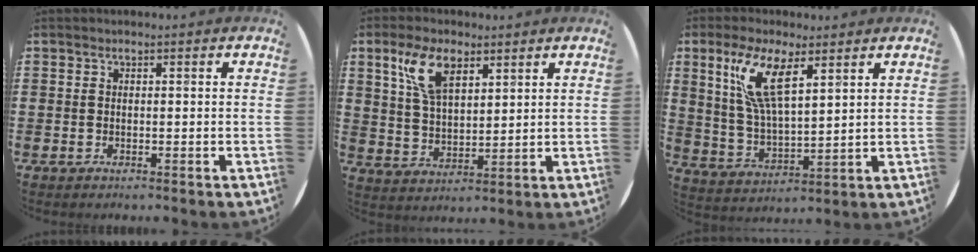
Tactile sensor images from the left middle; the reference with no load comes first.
{"total": 7.7, "force": [4.5, 3.4, 5.1], "torque": [-0.114, 0.009, 0.083]}
{"total": 9.4, "force": [5.6, 2.6, 7.1], "torque": [-0.154, -0.005, 0.100]}